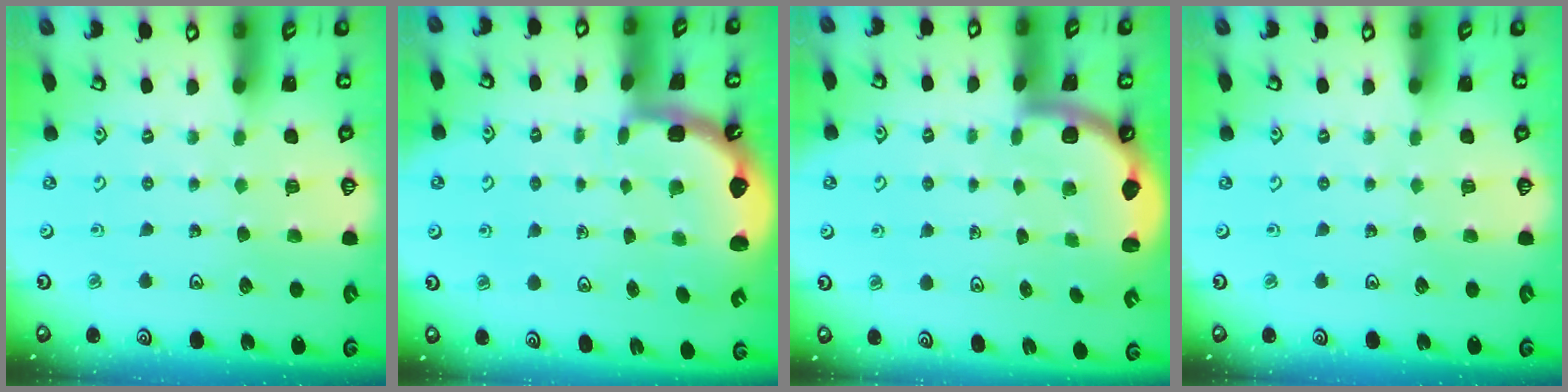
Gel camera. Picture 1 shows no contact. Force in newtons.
{"total": 2.5, "press": 1.6, "slide": 1.9}
{"total": 1.6, "press": 1.6, "slide": 0.1}
{"total": 0.0}